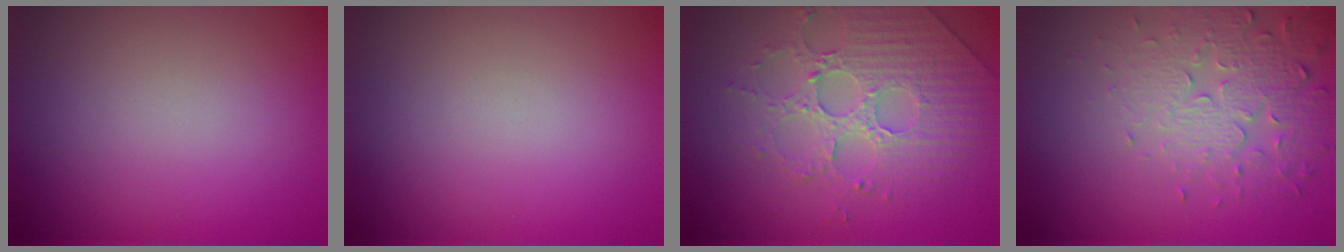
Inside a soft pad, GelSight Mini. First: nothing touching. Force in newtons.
{"total": 0.0}
{"total": 4.7, "press": 3.9, "slide": 2.6}
{"total": 5.1, "press": 3.8, "slide": 3.4}